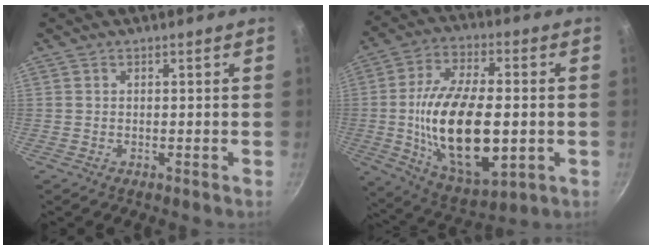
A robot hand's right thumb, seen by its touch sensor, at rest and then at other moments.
{"total": 23.0, "force": [-2.1, 11.3, 19.9], "torque": [-0.354, 0.006, -0.029]}